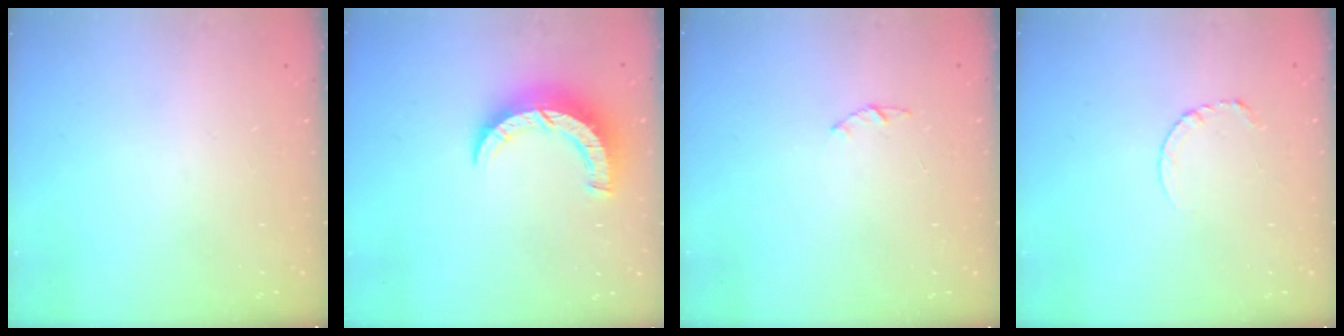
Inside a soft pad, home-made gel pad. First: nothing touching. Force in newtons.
{"total": 8.0, "press": 7.9, "slide": 0.9}
{"total": 1.0, "press": 0.9, "slide": 0.3}
{"total": 3.9, "press": 3.9, "slide": 0.3}